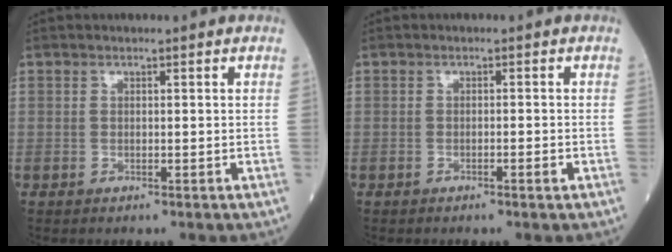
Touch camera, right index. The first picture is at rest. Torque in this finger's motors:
{"motor_torque": [-0.10, -0.06, -0.02, 0.00]}